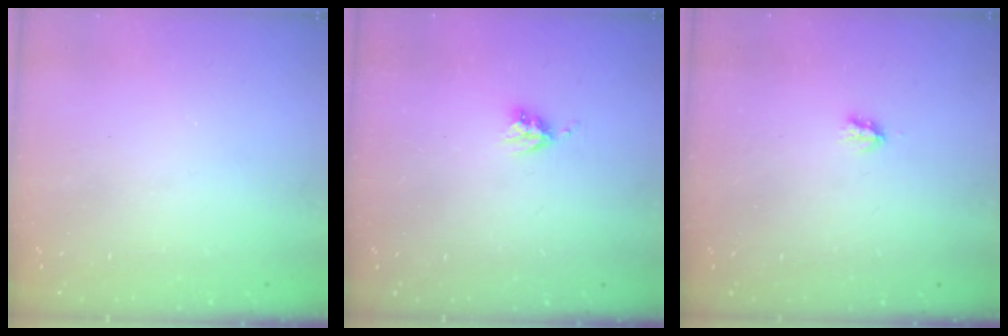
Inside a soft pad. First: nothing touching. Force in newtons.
{"total": 5.2, "press": 5.2, "slide": 0.6}
{"total": 1.7, "press": 1.7, "slide": 0.3}